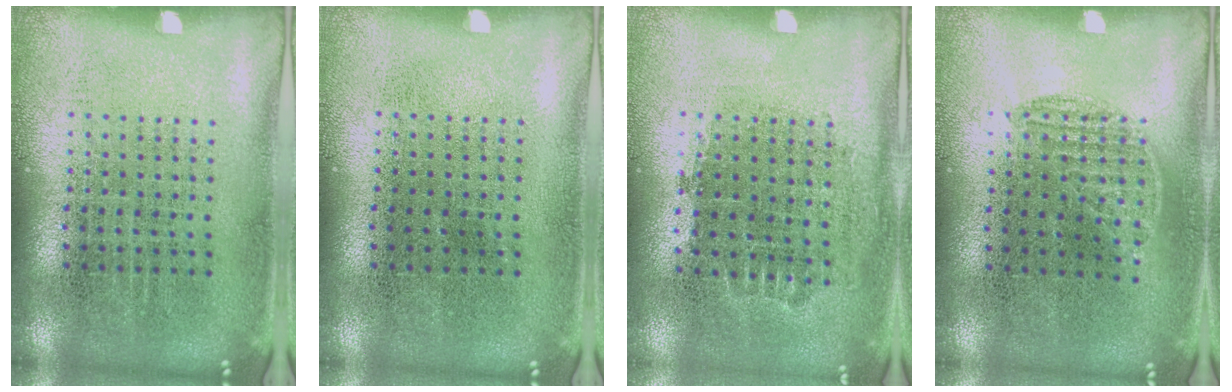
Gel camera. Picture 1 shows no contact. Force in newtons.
{"total": 0.0}
{"total": 0.7, "press": 0.6, "slide": 0.3}
{"total": 0.7, "press": 0.6, "slide": 0.4}